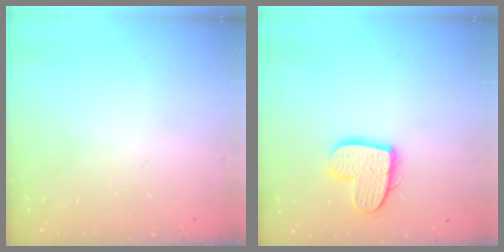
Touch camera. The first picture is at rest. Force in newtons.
{"total": 12.6, "press": 12.6, "slide": 0.8}